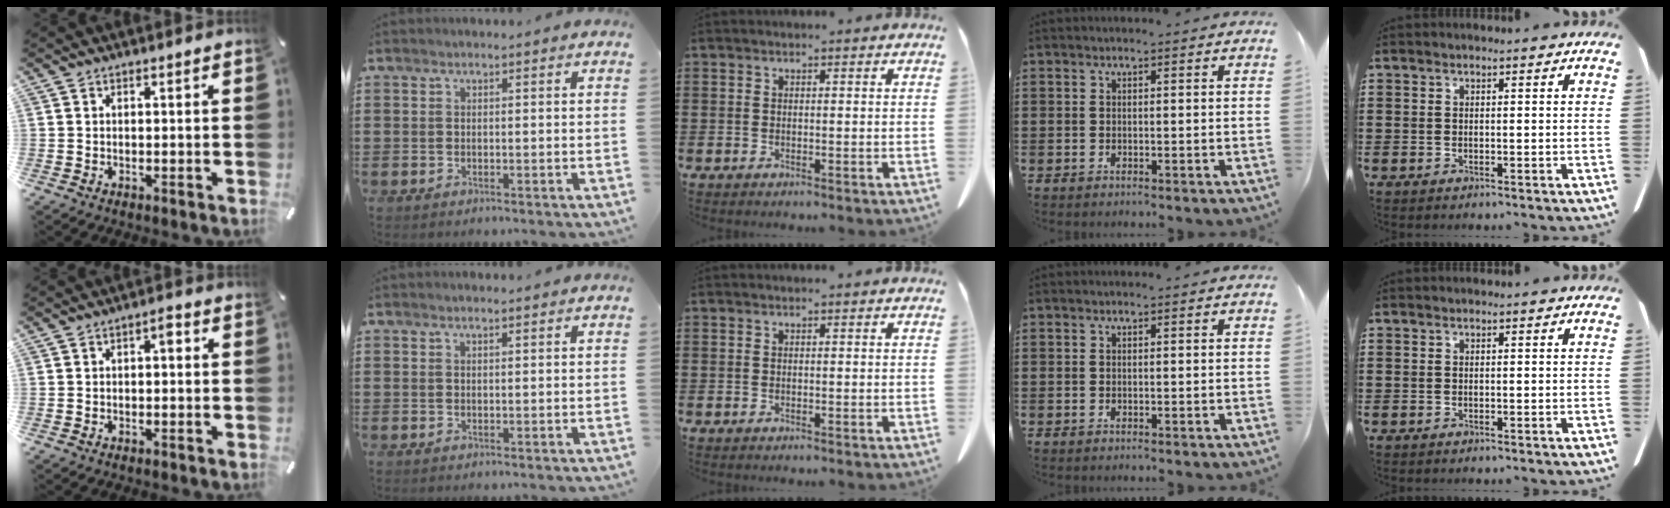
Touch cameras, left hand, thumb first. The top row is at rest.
{"thumb": {"total": 2.8, "force": [-0.2, 1.4, 2.4], "torque": [-0.039, 0.010, -0.010]}, "index": {"total": 0.7, "force": [0.5, 0.0, 0.4], "torque": [-0.009, -0.001, 0.011]}}